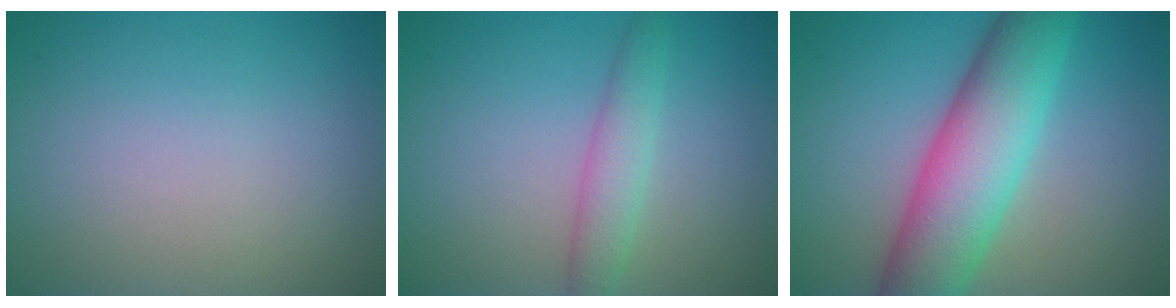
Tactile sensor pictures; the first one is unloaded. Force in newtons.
{"total": 2.7, "press": 2.7, "slide": 0.0}
{"total": 9.3, "press": 9.3, "slide": 0.2}